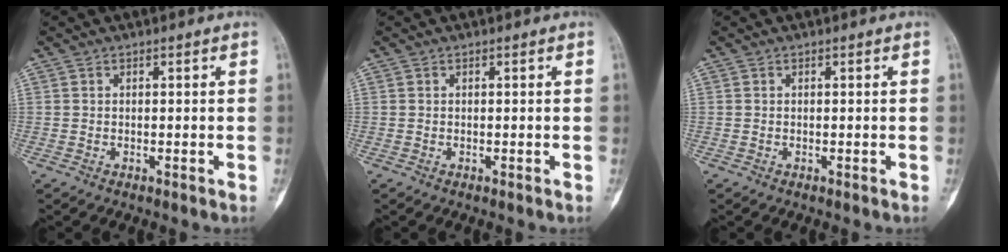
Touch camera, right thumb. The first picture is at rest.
{"total": 0.0}
{"total": 0.0}